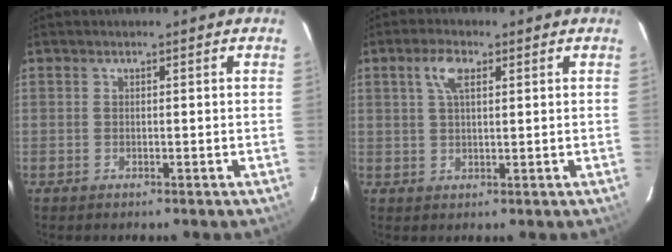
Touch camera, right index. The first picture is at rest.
{"total": 4.2, "force": [1.8, 1.7, 3.4], "torque": [-0.066, 0.010, 0.033]}